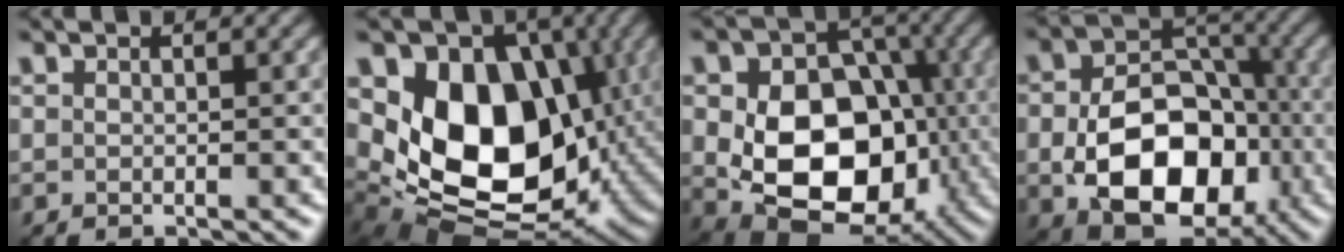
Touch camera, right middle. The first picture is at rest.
{"total": 13.2, "force": [1.7, 9.7, 8.9], "torque": [-0.133, -0.021, 0.024]}
{"total": 13.3, "force": [-1.1, 9.6, 9.2], "torque": [-0.142, -0.025, -0.010]}
{"total": 11.7, "force": [-2.8, 8.0, 8.0], "torque": [-0.145, -0.017, -0.039]}